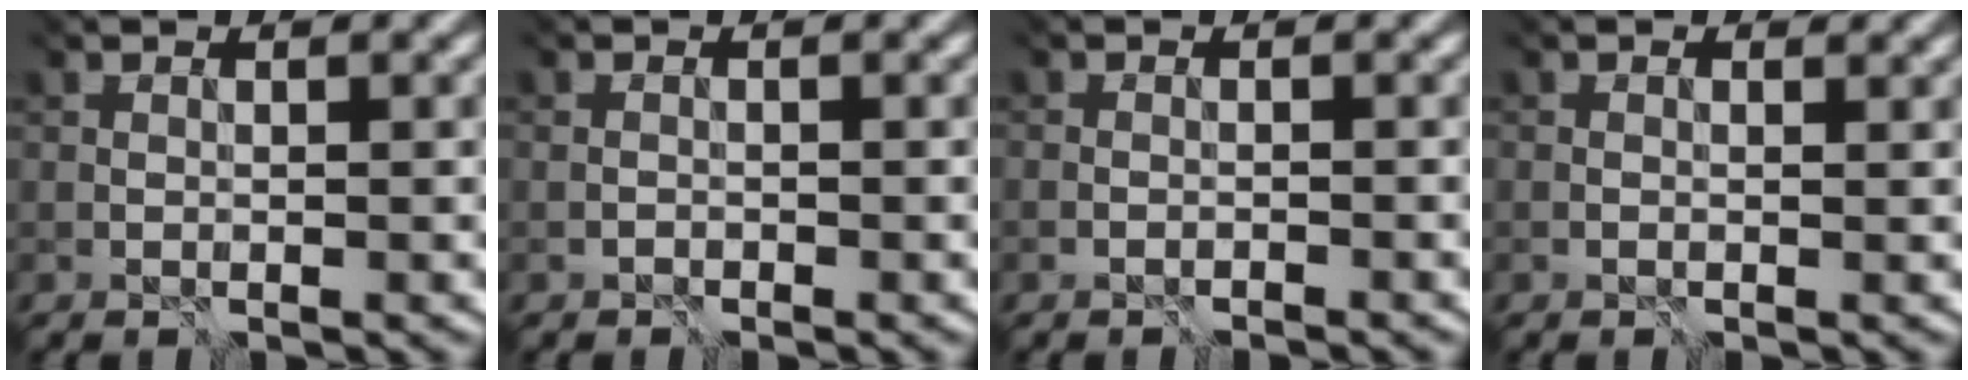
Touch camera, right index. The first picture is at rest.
{"total": 1.4, "force": [-1.3, 0.0, -0.5], "torque": [0.003, 0.003, -0.021]}
{"total": 2.1, "force": [-1.8, -0.7, -0.7], "torque": [0.014, -0.003, -0.028]}
{"total": 0.0}